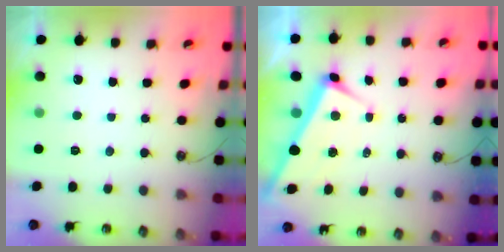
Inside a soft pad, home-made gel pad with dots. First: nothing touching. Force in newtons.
{"total": 2.9, "press": 2.9, "slide": 0.6}